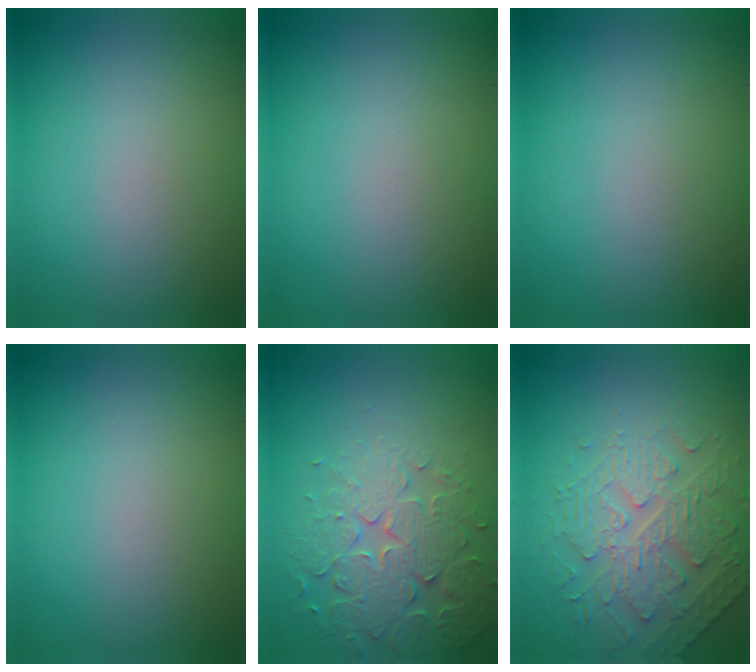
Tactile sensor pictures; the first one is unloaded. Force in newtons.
{"total": 0.0}
{"total": 0.0}
{"total": 0.0}
{"total": 4.6, "press": 4.6, "slide": 0.7}
{"total": 4.4, "press": 3.9, "slide": 2.1}